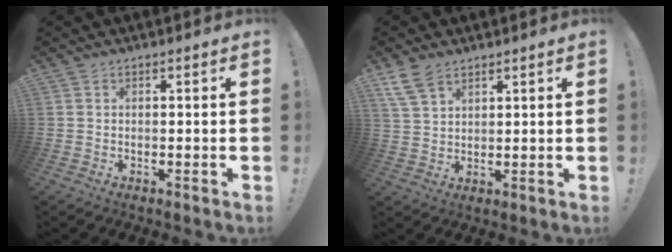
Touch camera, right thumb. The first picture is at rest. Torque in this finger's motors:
{"motor_torque": [-0.15, 0.16, 0.31, 0.16, 0.05]}